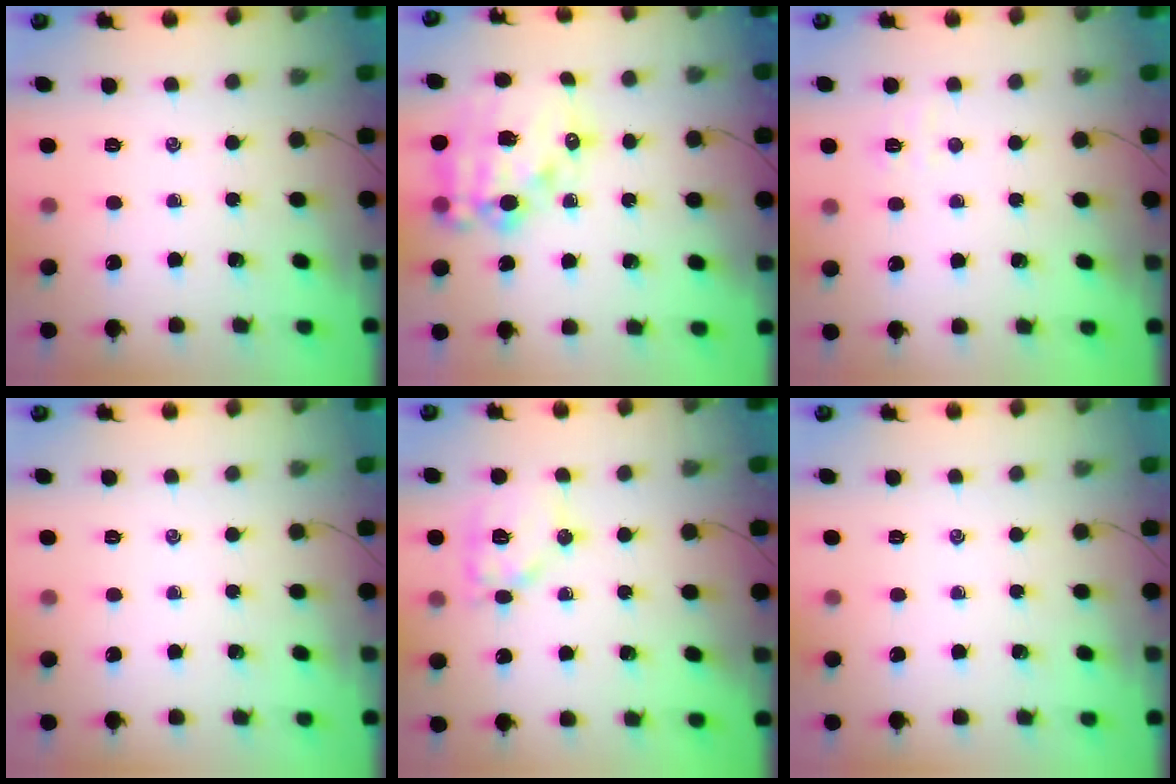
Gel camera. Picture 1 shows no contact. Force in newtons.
{"total": 16.7, "press": 16.2, "slide": 3.7}
{"total": 3.1, "press": 2.9, "slide": 1.0}
{"total": 0.0}
{"total": 10.9, "press": 10.9, "slide": 0.6}
{"total": 0.0}